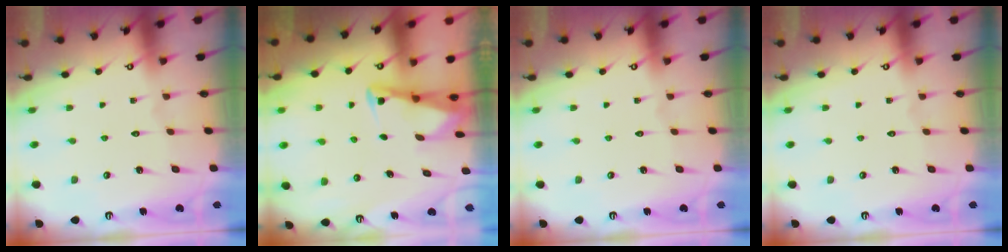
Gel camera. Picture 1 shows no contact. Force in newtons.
{"total": 2.8, "press": 2.8, "slide": 0.4}
{"total": 0.0}
{"total": 0.0}